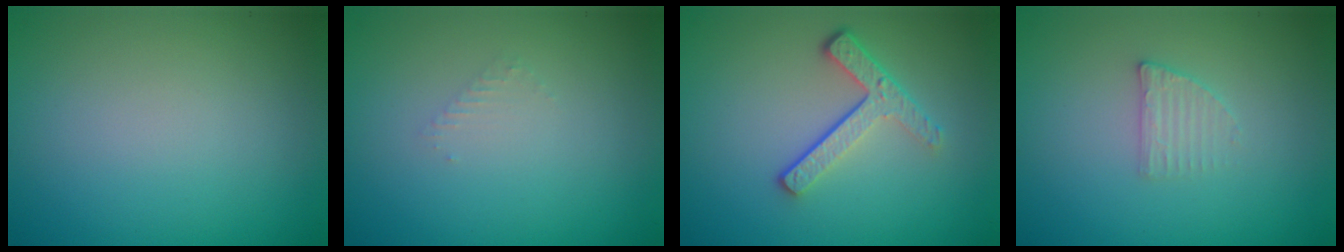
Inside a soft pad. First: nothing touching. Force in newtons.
{"total": 0.8, "press": 0.8, "slide": 0.3}
{"total": 3.5, "press": 2.5, "slide": 2.5}
{"total": 1.6, "press": 1.5, "slide": 0.3}